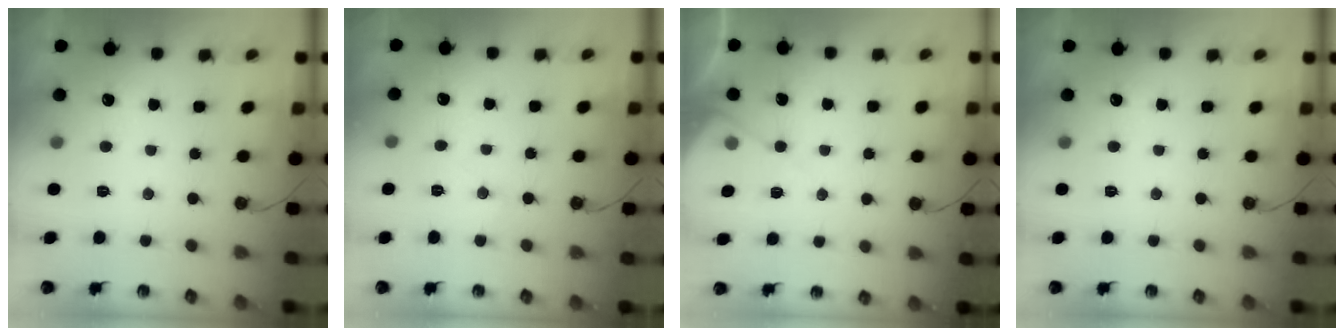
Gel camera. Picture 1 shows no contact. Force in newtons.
{"total": 5.1, "press": 5.0, "slide": 0.8}
{"total": 7.0, "press": 6.9, "slide": 0.6}
{"total": 0.0}